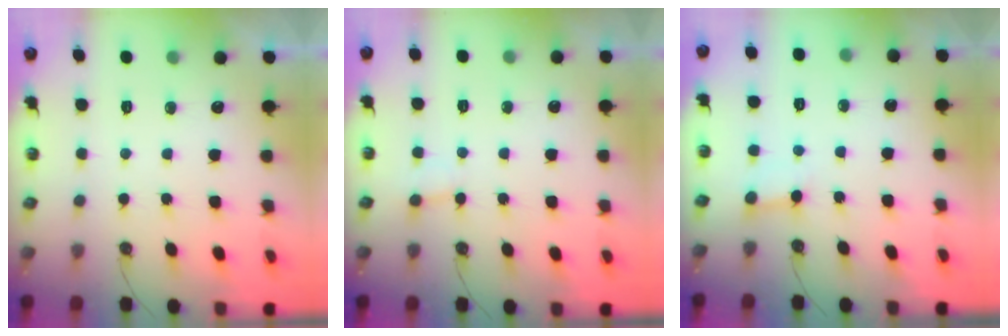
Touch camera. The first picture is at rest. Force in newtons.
{"total": 2.7, "press": 2.7, "slide": 0.2}
{"total": 3.0, "press": 3.0, "slide": 0.5}